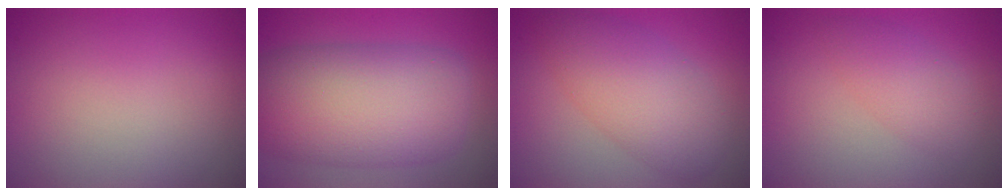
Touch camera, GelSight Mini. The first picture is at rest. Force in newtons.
{"total": 11.4, "press": 11.3, "slide": 0.2}
{"total": 6.2, "press": 6.2, "slide": 0.2}
{"total": 2.8, "press": 2.8, "slide": 0.2}